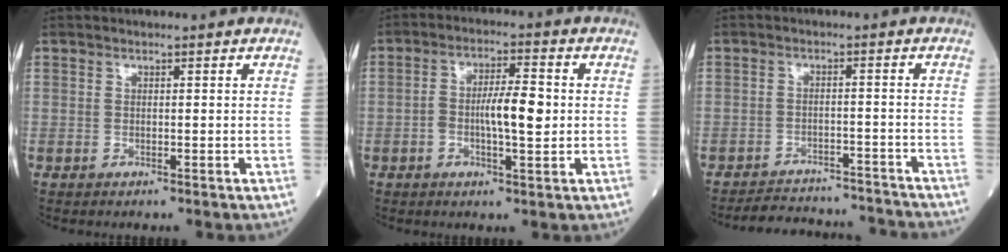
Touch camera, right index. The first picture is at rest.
{"total": 6.9, "force": [-0.4, 1.8, 6.7], "torque": [-0.120, 0.014, -0.005]}
{"total": 11.9, "force": [-11.5, 2.5, 1.6], "torque": [-0.024, 0.014, -0.151]}